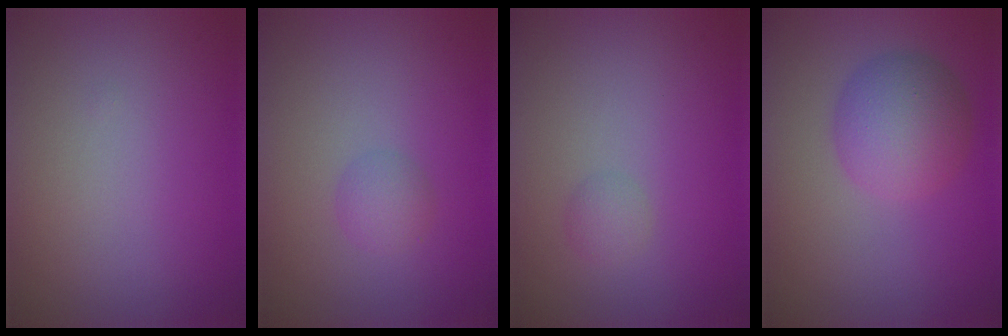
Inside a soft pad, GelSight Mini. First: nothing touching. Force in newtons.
{"total": 1.5, "press": 1.5, "slide": 0.1}
{"total": 1.0, "press": 1.0, "slide": 0.0}
{"total": 4.7, "press": 4.7, "slide": 0.2}